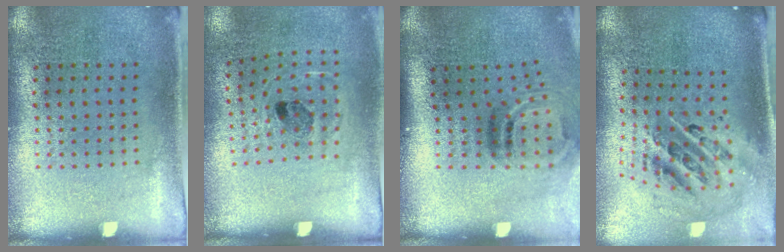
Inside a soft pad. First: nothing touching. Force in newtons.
{"total": 1.1, "press": 0.8, "slide": 0.7}
{"total": 2.1, "press": 1.3, "slide": 1.7}
{"total": 1.9, "press": 1.5, "slide": 1.2}